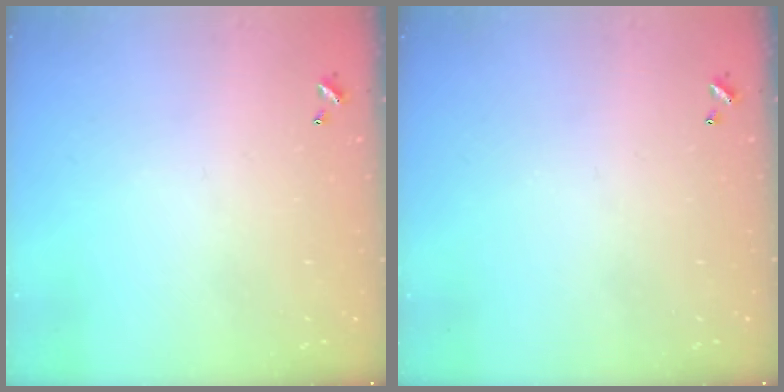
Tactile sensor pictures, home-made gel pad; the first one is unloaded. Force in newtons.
{"total": 0.0}